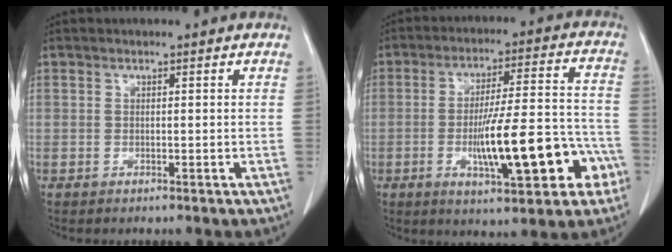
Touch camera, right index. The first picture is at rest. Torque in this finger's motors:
{"motor_torque": [1.19, -0.70, 0.41, 0.20]}